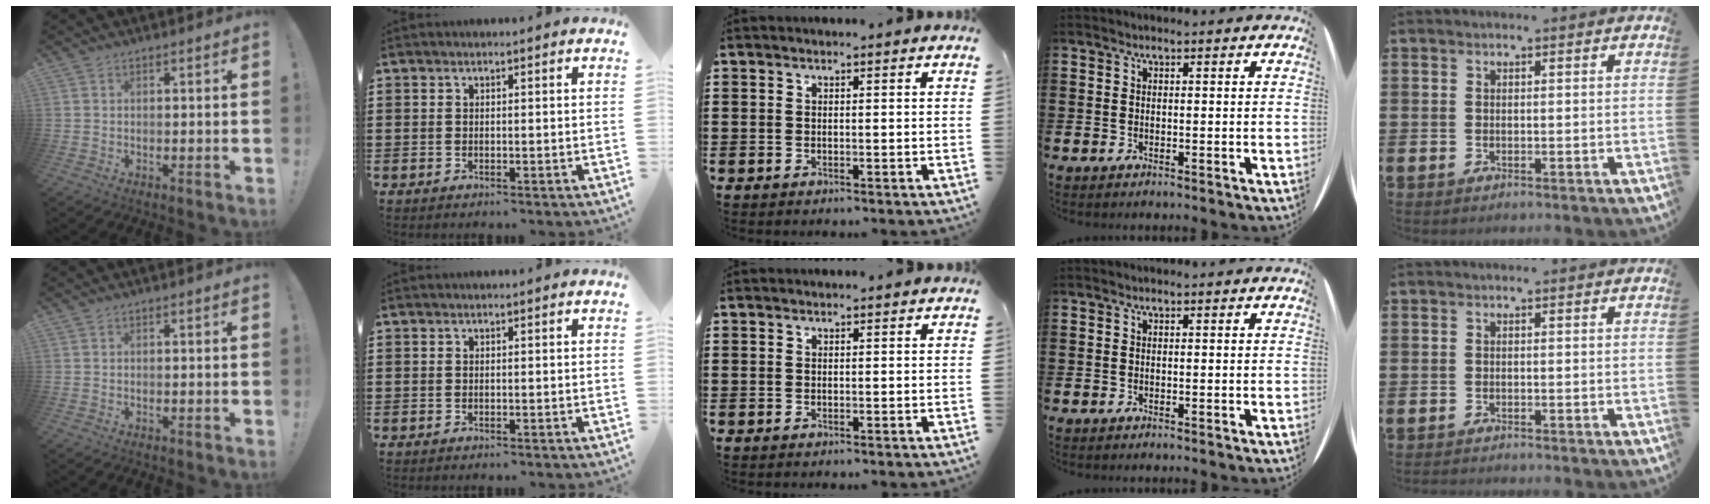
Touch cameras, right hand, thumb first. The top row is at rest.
{"little": {"total": 0.6, "force": [-0.6, 0.0, 0.0], "torque": [-0.001, -0.002, -0.011]}}